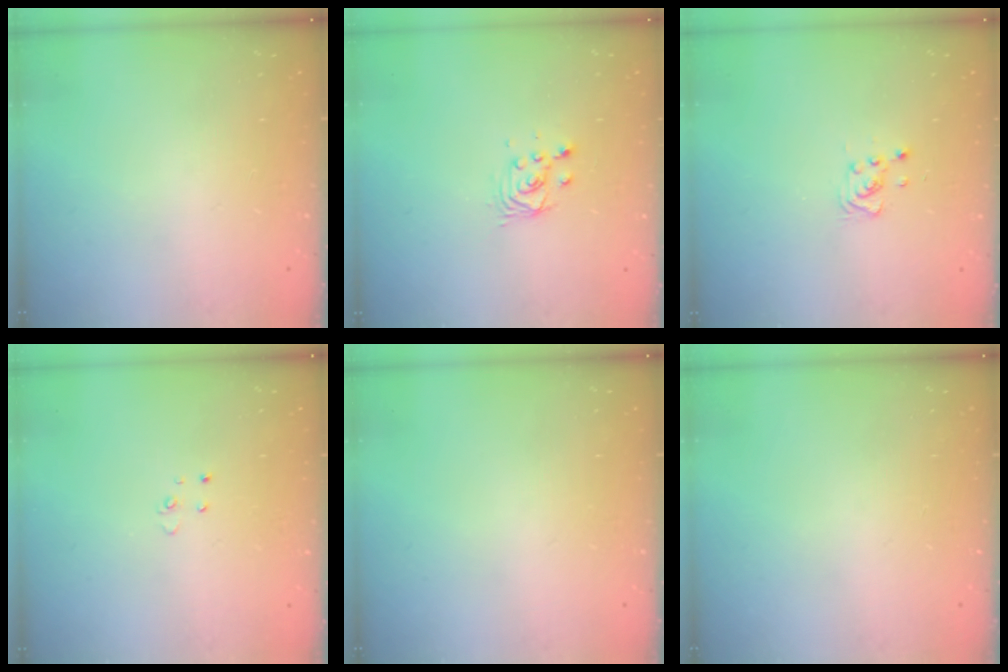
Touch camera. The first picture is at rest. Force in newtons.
{"total": 3.1, "press": 3.1, "slide": 0.2}
{"total": 4.4, "press": 4.2, "slide": 1.1}
{"total": 2.6, "press": 2.6, "slide": 0.2}
{"total": 0.0}
{"total": 0.0}